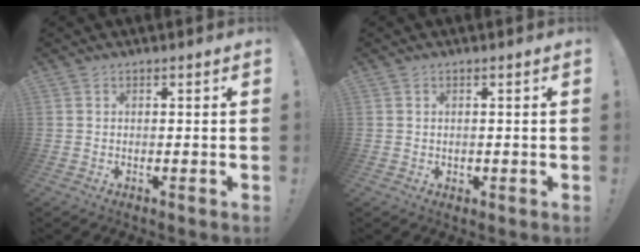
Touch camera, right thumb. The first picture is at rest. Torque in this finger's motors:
{"motor_torque": [-0.01, -0.17, 0.07, -0.04, -0.01]}